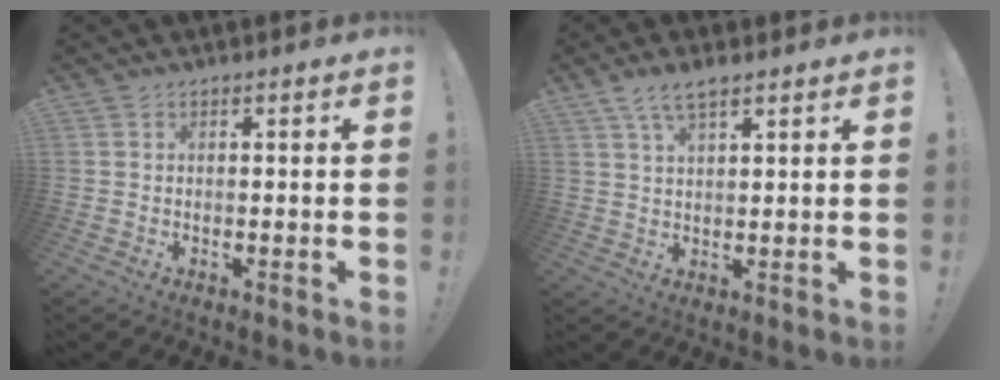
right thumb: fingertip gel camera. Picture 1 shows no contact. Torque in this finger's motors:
{"motor_torque": [0.59, 0.63, 0.32, 0.21, 0.00]}